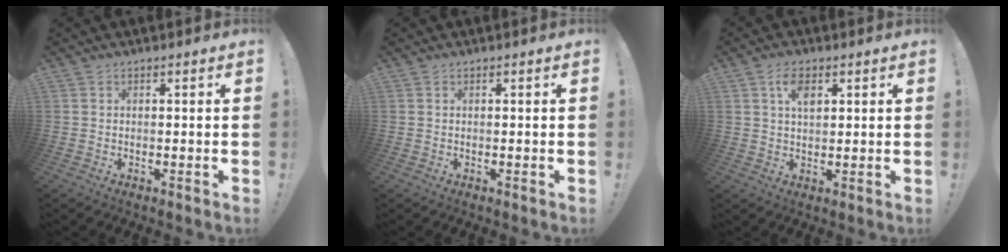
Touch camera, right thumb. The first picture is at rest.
{"total": 0.0}
{"total": 5.6, "force": [2.5, 2.9, 4.1], "torque": [-0.062, -0.005, 0.041]}